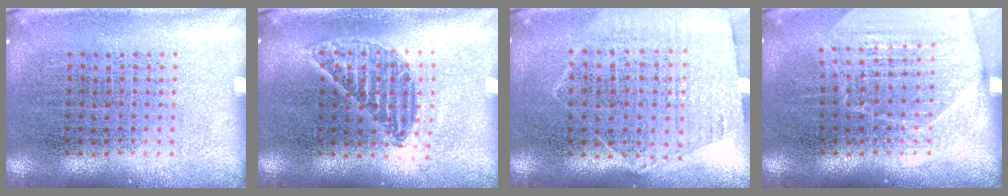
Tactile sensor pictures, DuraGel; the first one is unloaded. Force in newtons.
{"total": 1.2, "press": 1.1, "slide": 0.5}
{"total": 1.3, "press": 1.1, "slide": 0.6}
{"total": 1.6, "press": 1.5, "slide": 0.3}